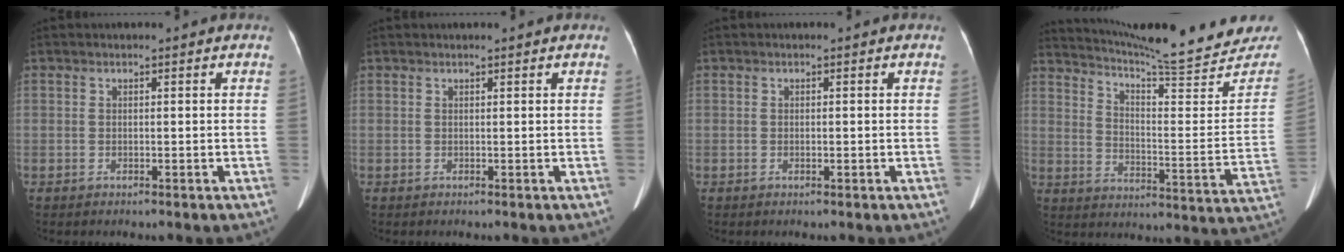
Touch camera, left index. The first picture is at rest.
{"total": 0.7, "force": [0.6, 0.1, 0.3], "torque": [-0.005, 0.008, 0.009]}
{"total": 0.6, "force": [-0.2, 0.2, 0.6], "torque": [-0.010, -0.001, -0.003]}
{"total": 23.4, "force": [22.0, 1.1, 7.9], "torque": [-0.121, -0.092, 0.285]}